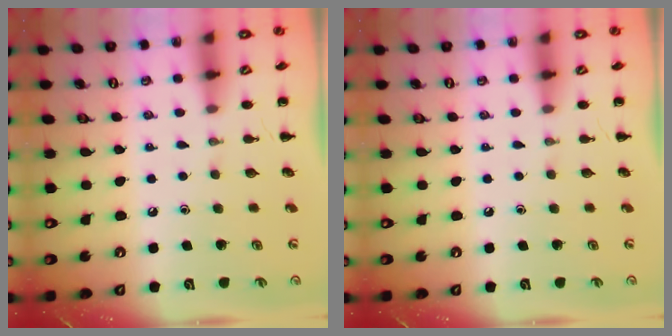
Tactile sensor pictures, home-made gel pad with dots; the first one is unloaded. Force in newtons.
{"total": 0.0}